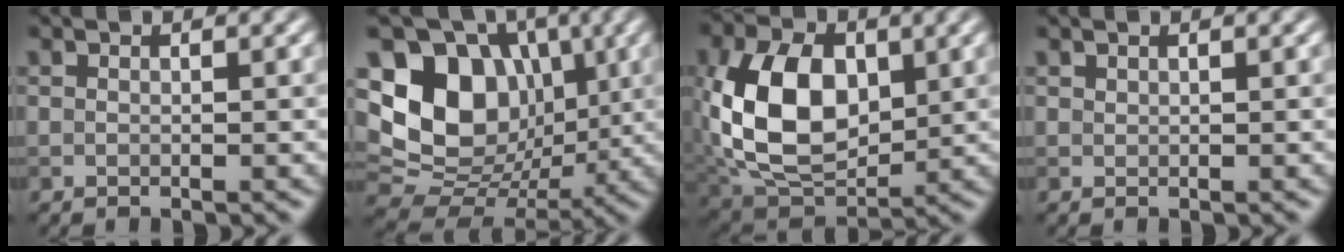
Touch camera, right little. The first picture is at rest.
{"total": 11.8, "force": [2.1, 9.3, 6.9], "torque": [-0.129, -0.002, 0.027]}
{"total": 11.1, "force": [0.9, 7.3, 8.3], "torque": [-0.178, 0.000, 0.016]}
{"total": 0.0}